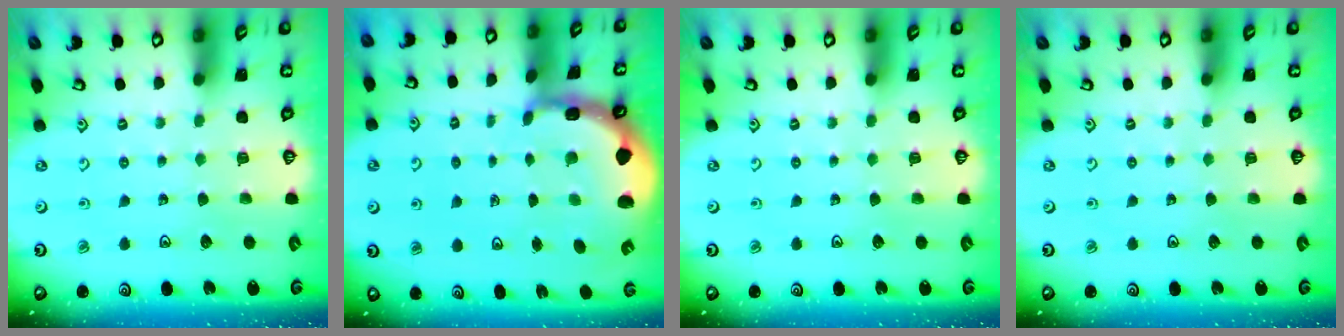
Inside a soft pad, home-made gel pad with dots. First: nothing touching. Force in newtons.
{"total": 3.2, "press": 3.1, "slide": 0.9}
{"total": 0.0}
{"total": 0.0}